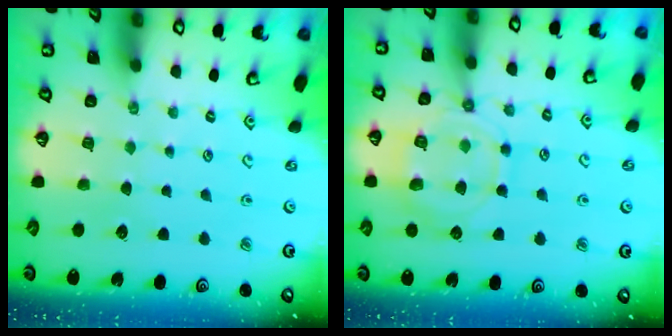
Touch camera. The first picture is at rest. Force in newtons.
{"total": 12.1, "press": 12.0, "slide": 1.4}